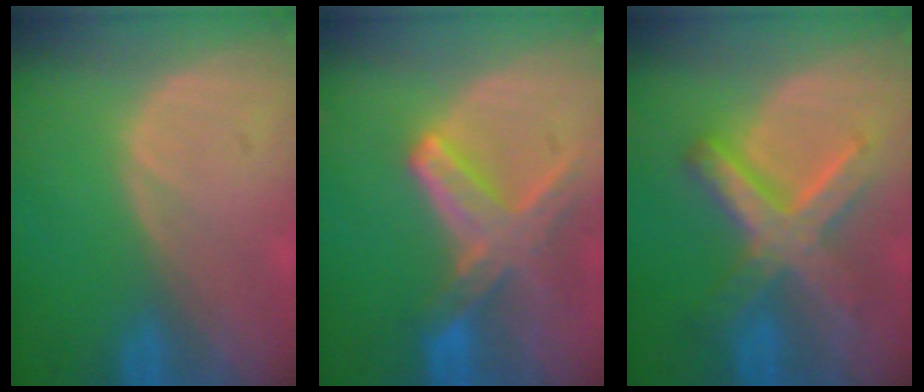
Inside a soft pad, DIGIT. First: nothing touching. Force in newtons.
{"total": 8.2, "press": 7.2, "slide": 3.9}
{"total": 8.7, "press": 8.7, "slide": 0.8}